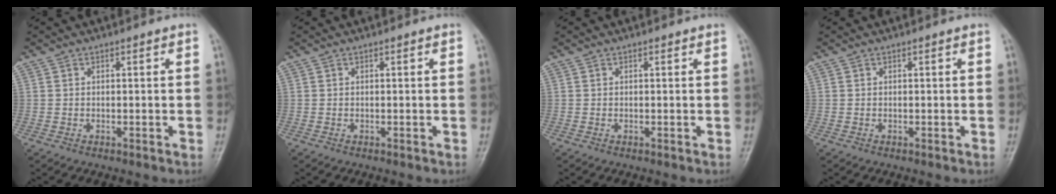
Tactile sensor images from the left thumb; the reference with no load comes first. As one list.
[{"total": 0.0}, {"total": 0.0}, {"total": 0.0}]